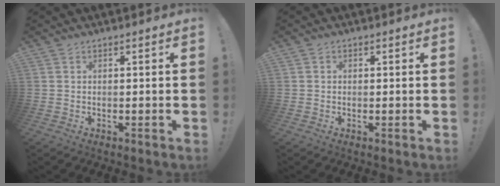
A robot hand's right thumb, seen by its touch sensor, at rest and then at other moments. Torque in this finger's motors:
{"motor_torque": [-0.22, 0.01, -0.24, 0.11, -0.04]}